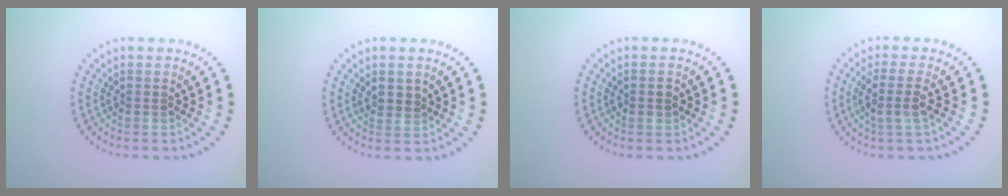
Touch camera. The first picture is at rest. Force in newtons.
{"total": 1.1, "press": 0.9, "slide": 0.6}
{"total": 1.4, "press": 1.4, "slide": 0.2}
{"total": 2.5, "press": 2.0, "slide": 1.5}